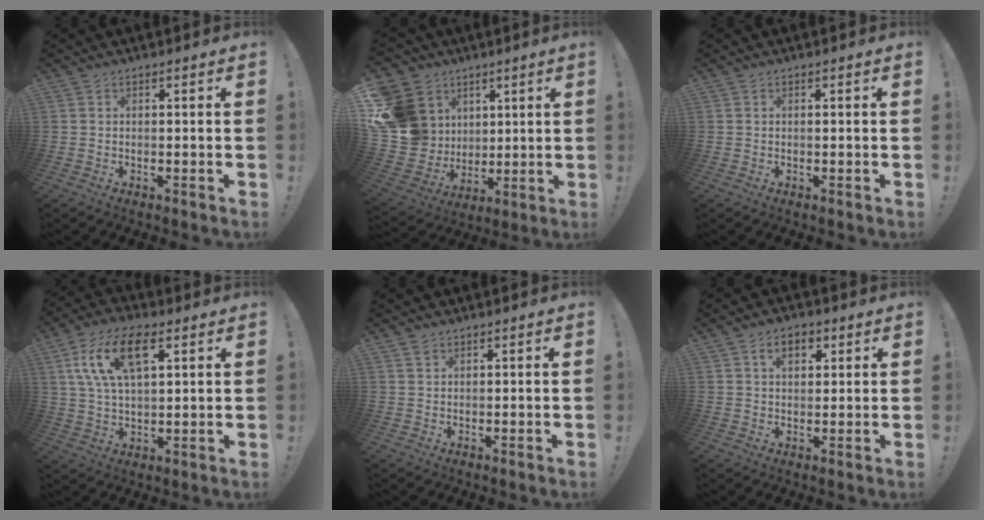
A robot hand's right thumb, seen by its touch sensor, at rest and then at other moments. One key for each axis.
{"total": 17.9, "fx": 5.0, "fy": 15.9, "fz": 6.7, "tx": -0.129, "ty": -0.026, "tz": 0.127}
{"total": 0.0}
{"total": 14.6, "fx": 6.0, "fy": 7.1, "fz": 11.2, "tx": -0.209, "ty": -0.001, "tz": 0.110}
{"total": 1.2, "fx": 0.9, "fy": 0.7, "fz": 0.3, "tx": 0.000, "ty": -0.002, "tz": 0.017}
{"total": 5.7, "fx": 2.4, "fy": 3.8, "fz": 3.6, "tx": -0.048, "ty": 0.001, "tz": 0.039}